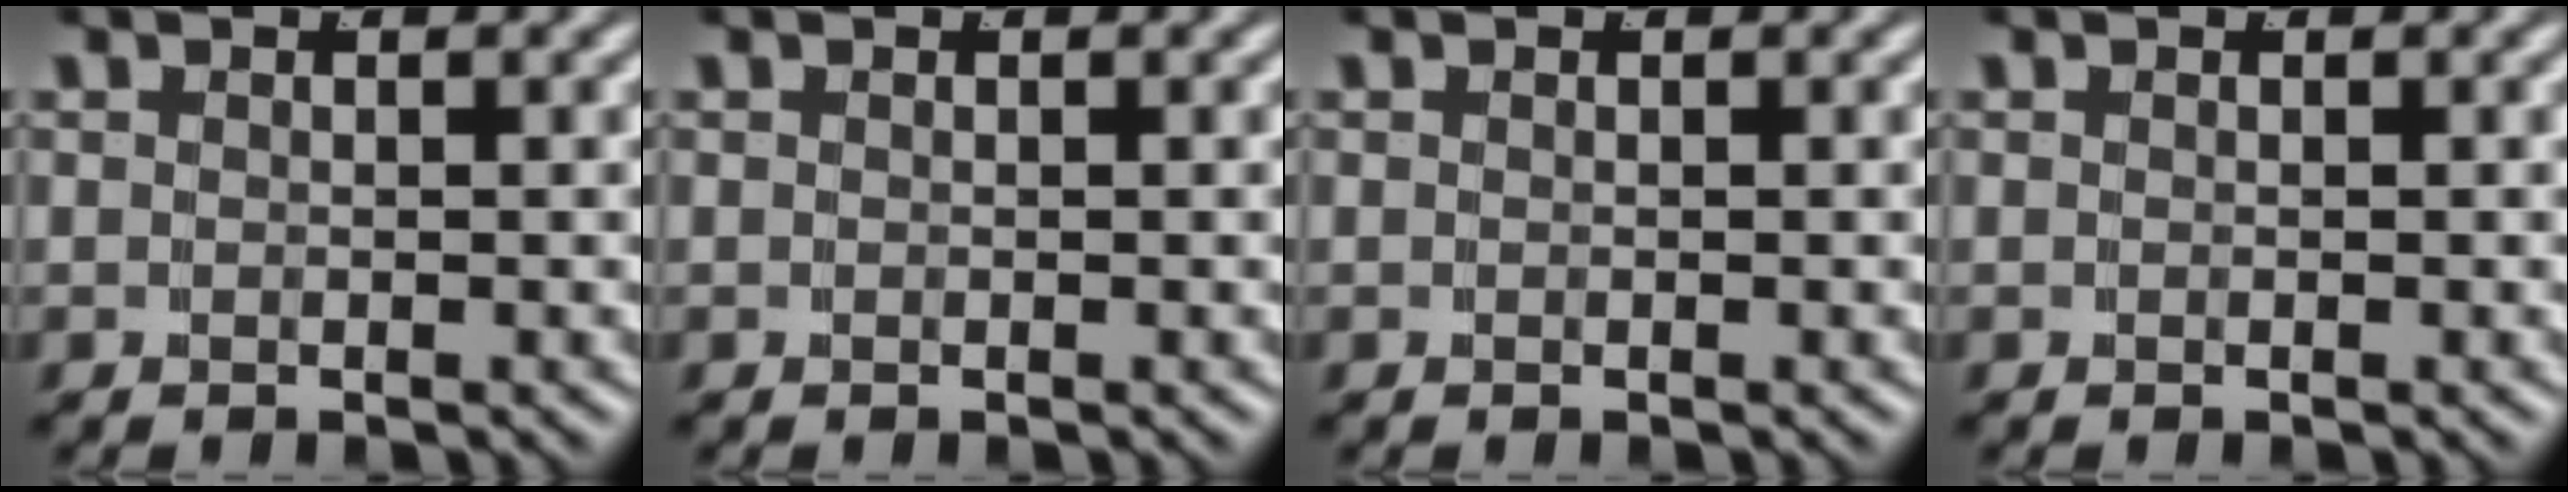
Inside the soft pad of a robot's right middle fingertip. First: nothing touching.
{"total": 0.0}
{"total": 0.0}
{"total": 0.0}